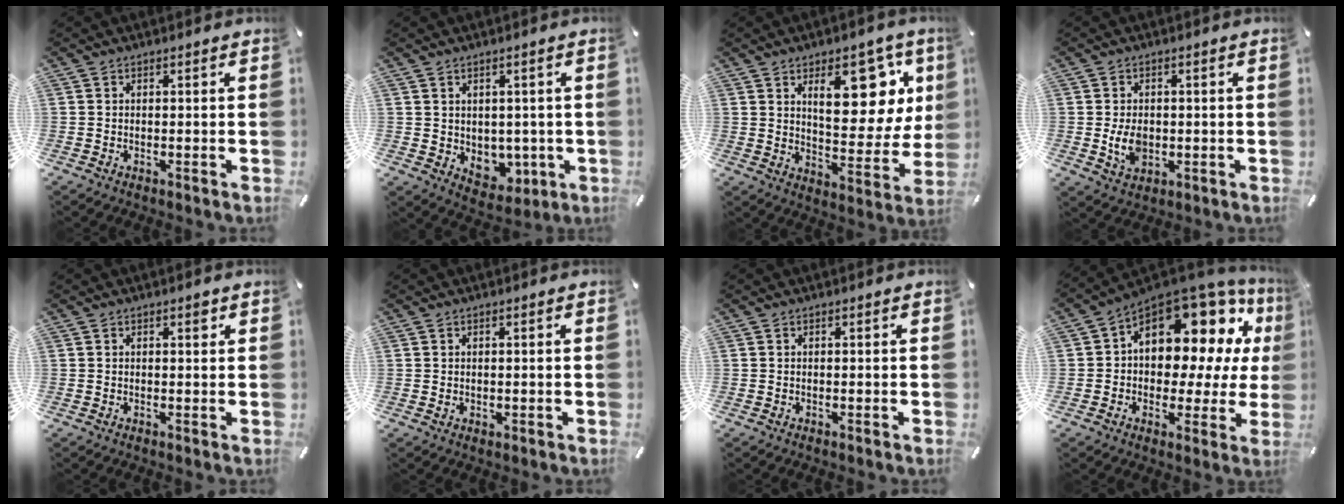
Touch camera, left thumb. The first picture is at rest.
{"total": 5.5, "force": [1.6, 5.1, 1.2], "torque": [0.005, -0.021, 0.033]}
{"total": 17.7, "force": [8.6, 9.3, 12.3], "torque": [-0.157, -0.046, 0.142]}
{"total": 5.7, "force": [-0.5, 4.1, 3.9], "torque": [-0.088, -0.006, -0.014]}
{"total": 1.3, "force": [0.7, 0.6, 0.9], "torque": [-0.012, 0.000, 0.009]}
{"total": 0.6, "force": [0.2, 0.5, 0.2], "torque": [0.003, -0.001, 0.002]}
{"total": 0.0}
{"total": 14.9, "force": [7.3, 9.3, 9.0], "torque": [-0.125, -0.069, 0.124]}